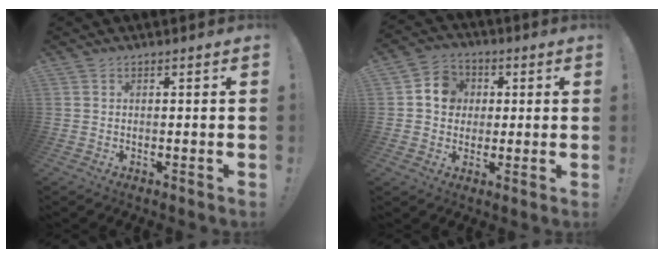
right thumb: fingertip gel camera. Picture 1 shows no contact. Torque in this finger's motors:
{"motor_torque": [0.40, 0.23, 0.43, -0.47, 0.00]}